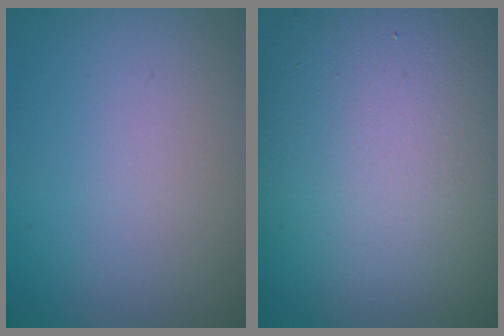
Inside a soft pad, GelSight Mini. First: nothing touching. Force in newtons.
{"total": 14.8, "press": 14.8, "slide": 0.9}